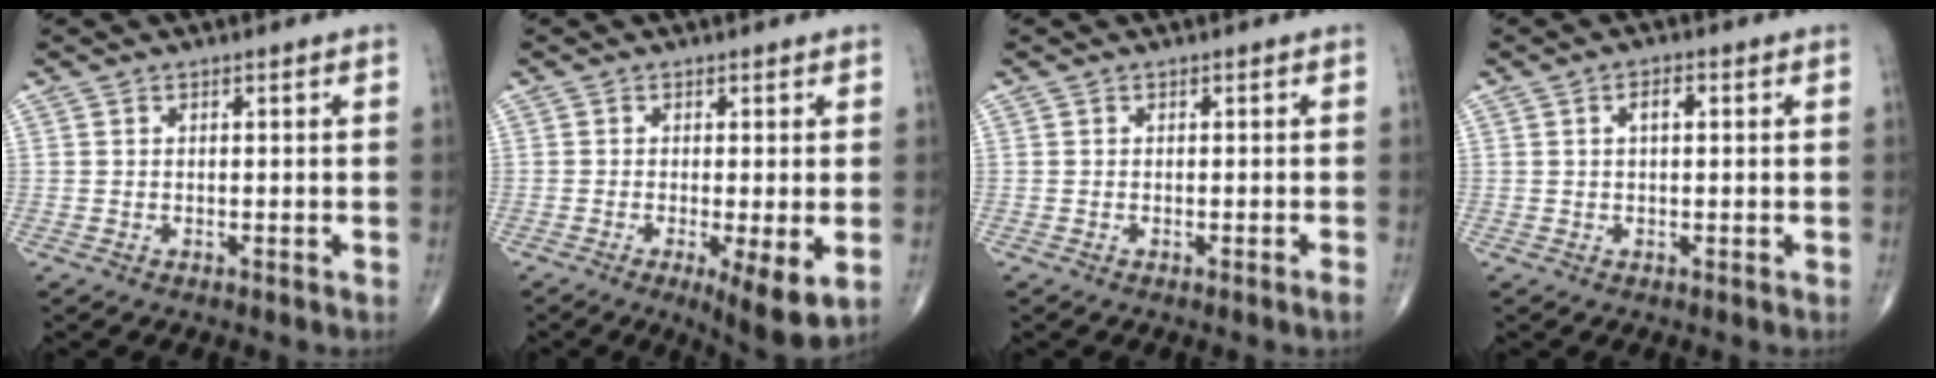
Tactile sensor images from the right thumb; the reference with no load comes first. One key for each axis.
{"total": 7.3, "fx": -1.9, "fy": 1.6, "fz": 6.9, "tx": -0.109, "ty": -0.023, "tz": -0.029}
{"total": 0.8, "fx": -0.5, "fy": -0.2, "fz": 0.6, "tx": -0.012, "ty": 0.000, "tz": -0.008}
{"total": 2.5, "fx": 0.5, "fy": 1.1, "fz": 2.1, "tx": -0.038, "ty": 0.004, "tz": 0.007}